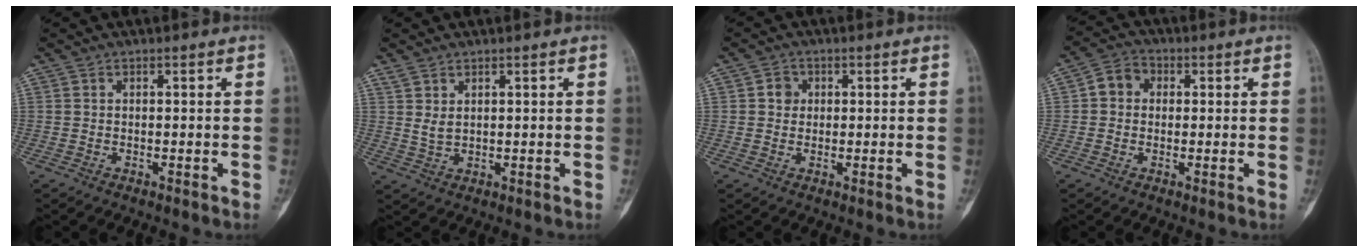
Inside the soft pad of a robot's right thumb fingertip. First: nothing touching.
{"total": 2.3, "force": [1.2, 1.1, 1.6], "torque": [-0.034, -0.006, 0.032]}
{"total": 2.5, "force": [0.5, 2.3, 0.9], "torque": [0.000, 0.003, 0.004]}
{"total": 4.8, "force": [0.5, 4.1, 2.4], "torque": [-0.024, 0.014, -0.003]}